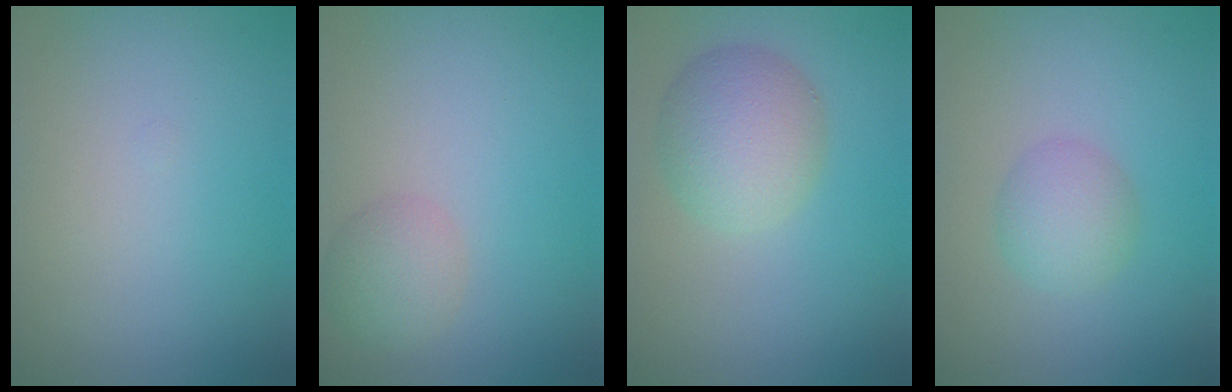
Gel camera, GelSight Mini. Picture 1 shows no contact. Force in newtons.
{"total": 2.6, "press": 2.6, "slide": 0.1}
{"total": 4.7, "press": 4.7, "slide": 0.1}
{"total": 2.6, "press": 2.6, "slide": 0.1}